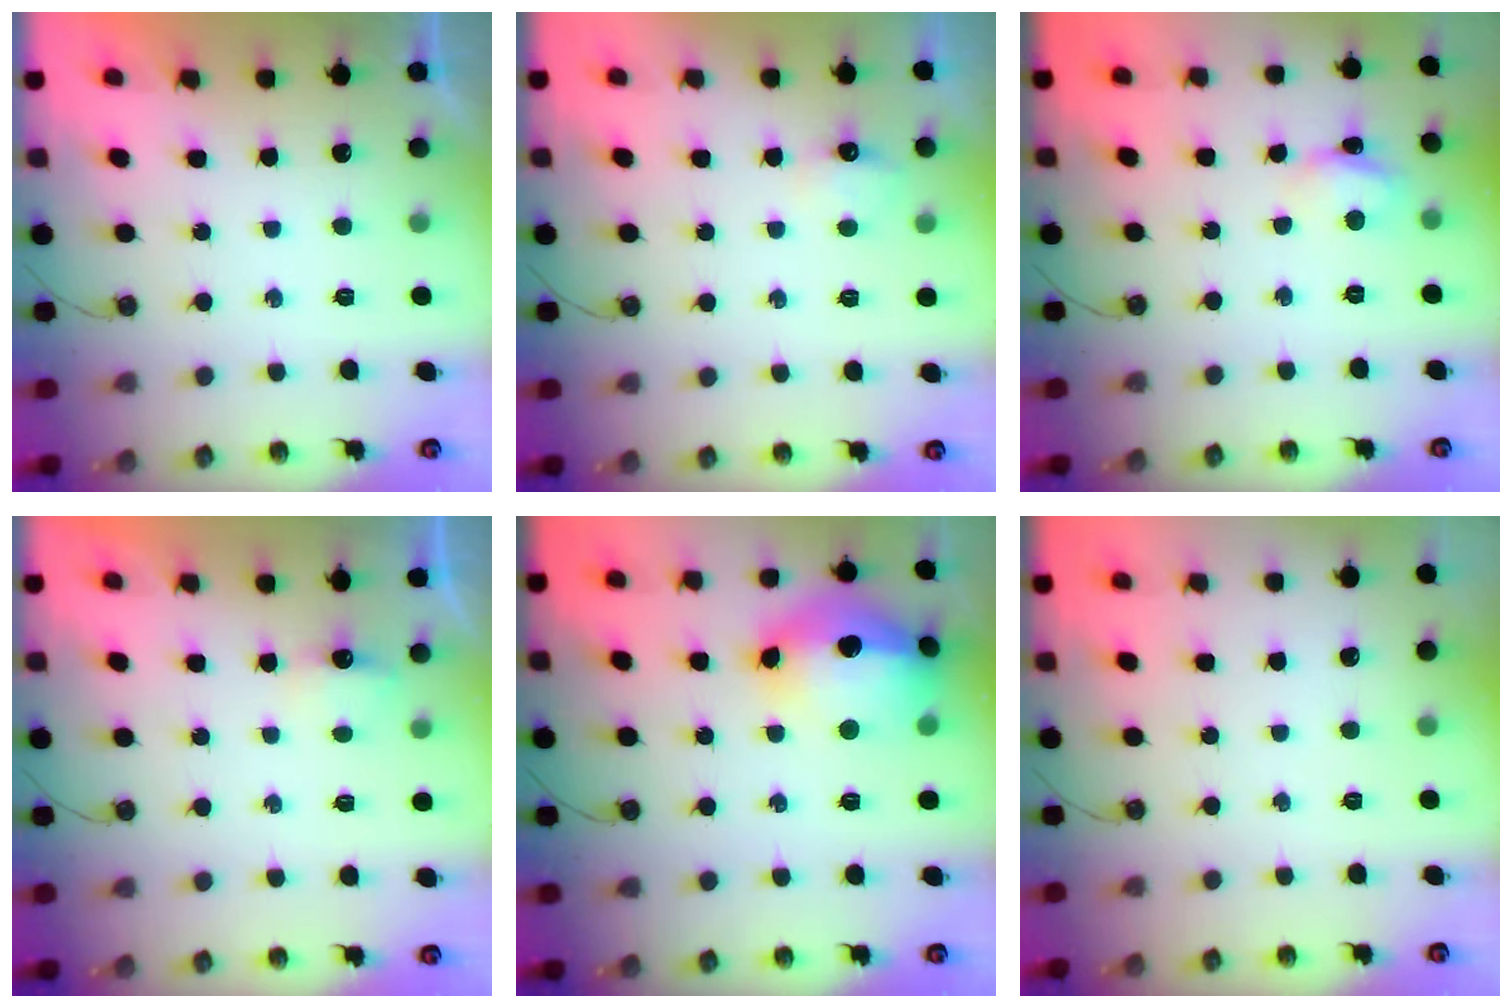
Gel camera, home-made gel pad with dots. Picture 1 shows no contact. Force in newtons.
{"total": 5.5, "press": 5.4, "slide": 0.8}
{"total": 4.1, "press": 4.1, "slide": 0.4}
{"total": 2.9, "press": 2.9, "slide": 0.3}
{"total": 19.6, "press": 19.5, "slide": 1.8}
{"total": 0.0}